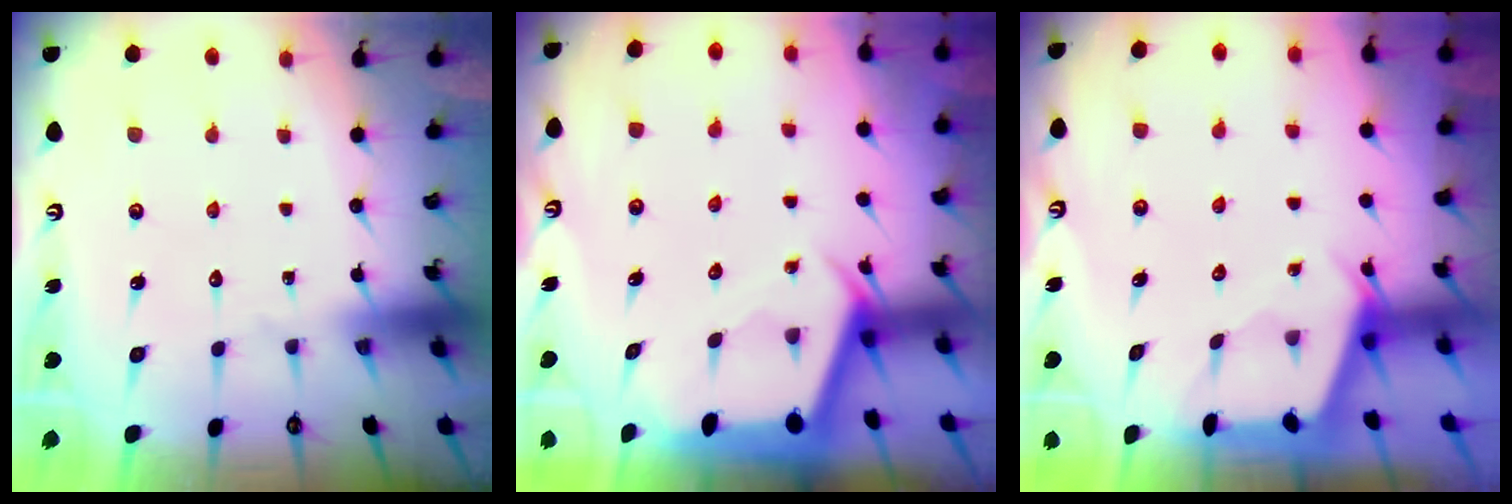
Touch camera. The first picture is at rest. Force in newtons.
{"total": 4.0, "press": 3.9, "slide": 0.3}
{"total": 2.4, "press": 2.4, "slide": 0.3}